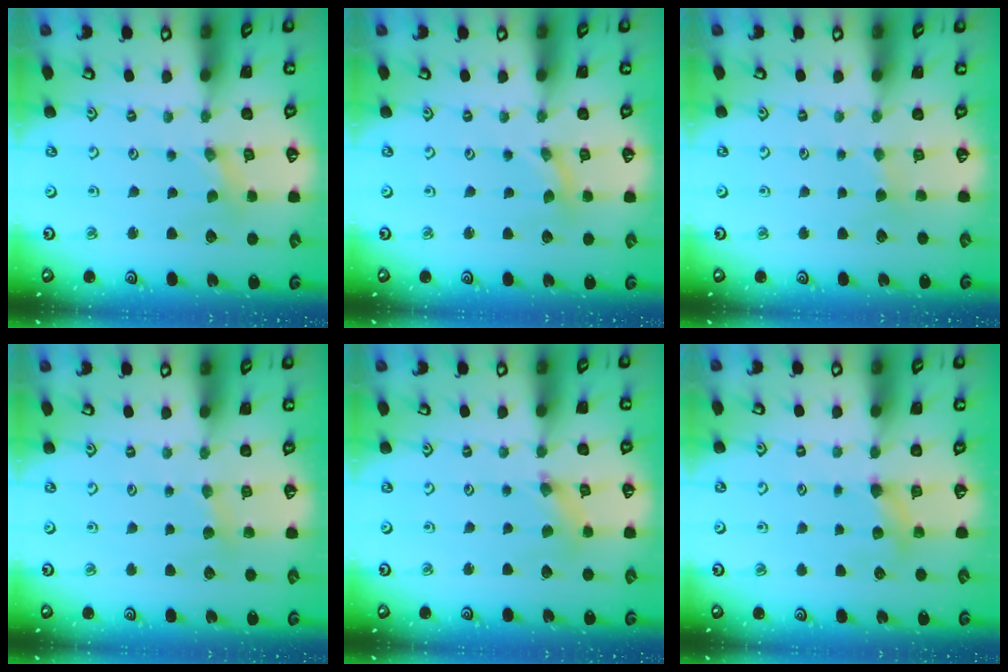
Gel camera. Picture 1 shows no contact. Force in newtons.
{"total": 0.0}
{"total": 2.2, "press": 2.2, "slide": 0.4}
{"total": 3.0, "press": 3.0, "slide": 0.5}
{"total": 2.3, "press": 2.3, "slide": 0.4}
{"total": 4.1, "press": 4.1, "slide": 0.5}